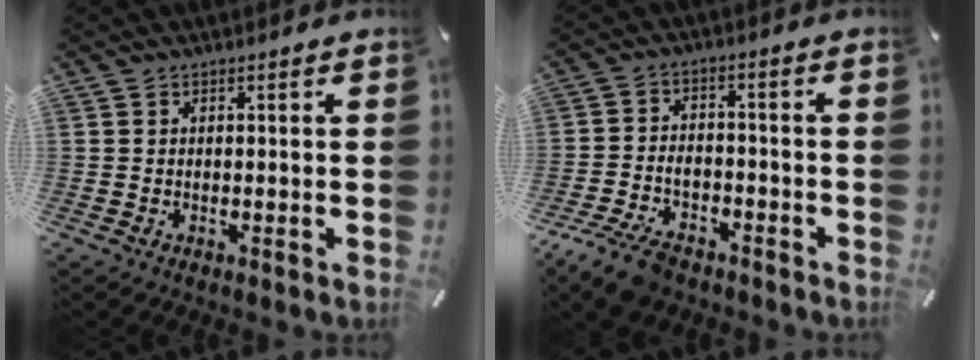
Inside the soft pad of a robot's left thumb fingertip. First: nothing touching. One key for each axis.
{"total": 7.8, "fx": -5.4, "fy": 4.2, "fz": 3.8, "tx": -0.077, "ty": 0.024, "tz": -0.101}